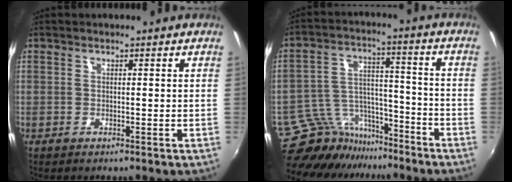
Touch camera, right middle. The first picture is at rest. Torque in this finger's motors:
{"motor_torque": [-0.76, -0.79, -0.31, -0.11]}